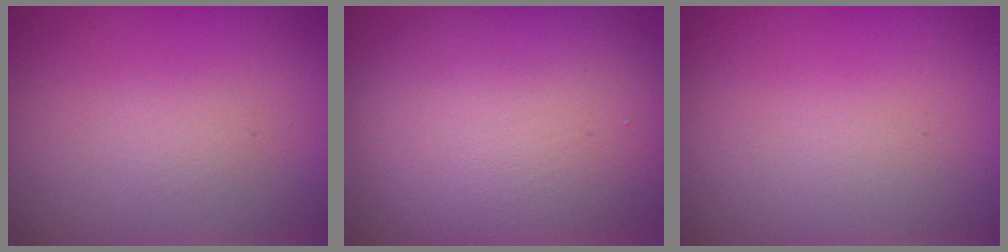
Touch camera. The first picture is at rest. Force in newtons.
{"total": 11.4, "press": 11.4, "slide": 0.8}
{"total": 0.0}